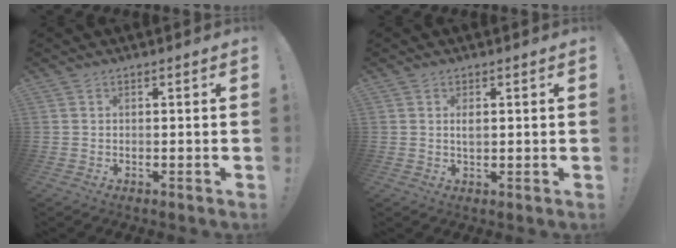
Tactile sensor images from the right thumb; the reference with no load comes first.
{"total": 1.7, "force": [0.4, 0.8, 1.5], "torque": [-0.017, -0.005, 0.004]}